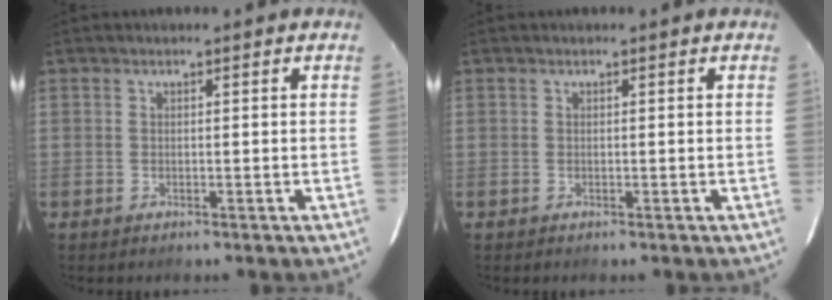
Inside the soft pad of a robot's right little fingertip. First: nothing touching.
{"total": 0.0}